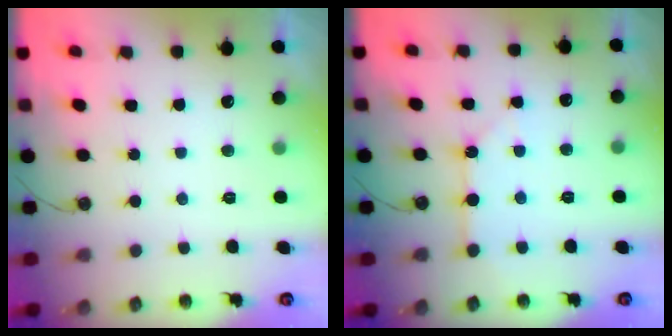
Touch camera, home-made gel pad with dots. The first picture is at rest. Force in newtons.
{"total": 2.9, "press": 2.9, "slide": 0.5}